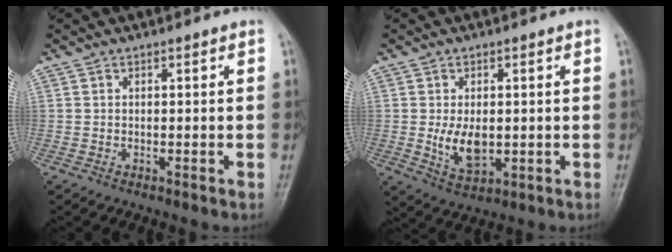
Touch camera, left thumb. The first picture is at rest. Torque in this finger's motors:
{"motor_torque": [0.88, 0.99, 0.74, -0.09, 0.08]}